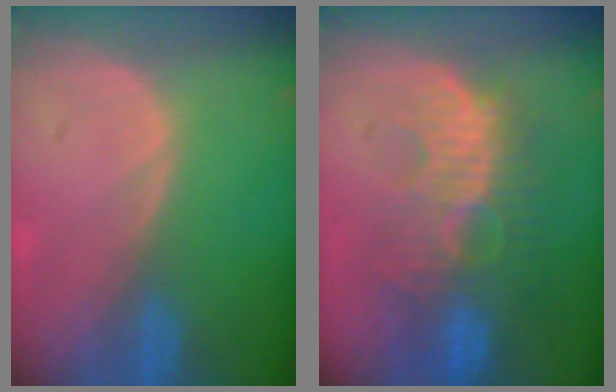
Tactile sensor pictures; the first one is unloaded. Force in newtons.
{"total": 10.7, "press": 9.7, "slide": 4.6}